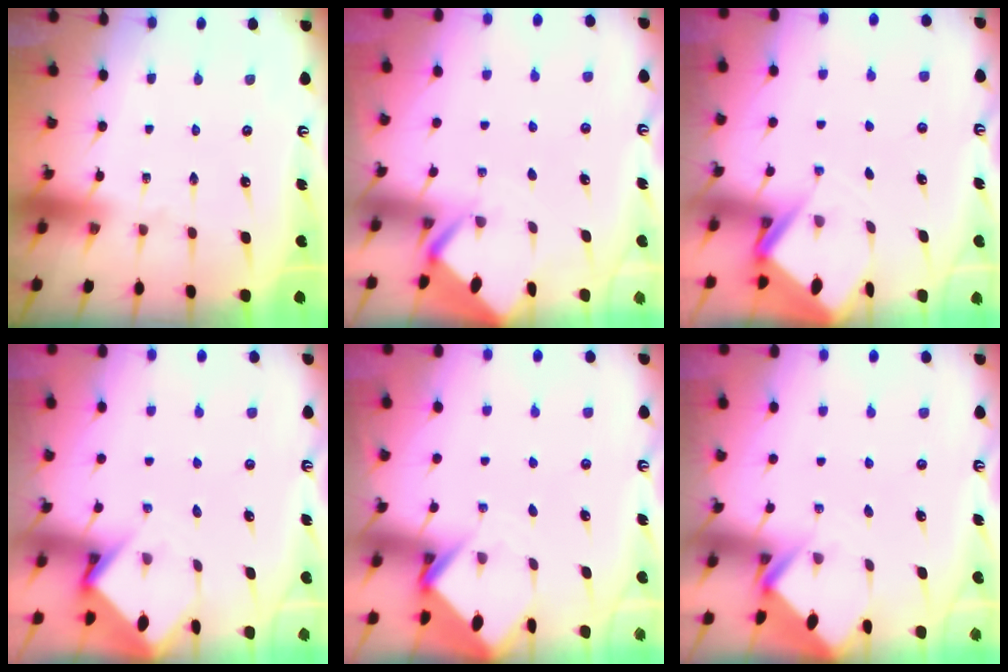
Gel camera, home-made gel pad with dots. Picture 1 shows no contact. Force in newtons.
{"total": 2.7, "press": 2.7, "slide": 0.2}
{"total": 4.2, "press": 4.2, "slide": 0.4}
{"total": 3.8, "press": 3.8, "slide": 0.3}
{"total": 3.5, "press": 3.5, "slide": 0.2}
{"total": 2.7, "press": 2.7, "slide": 0.2}